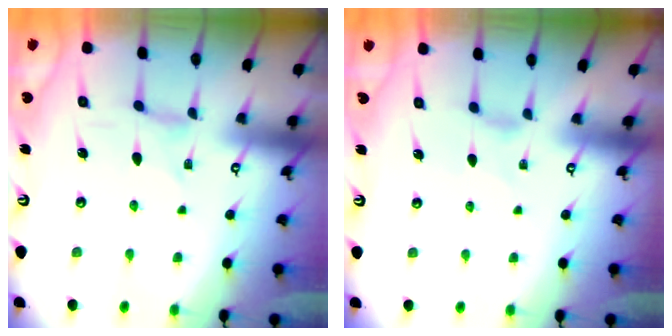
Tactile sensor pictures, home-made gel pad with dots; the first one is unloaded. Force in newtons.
{"total": 0.0}